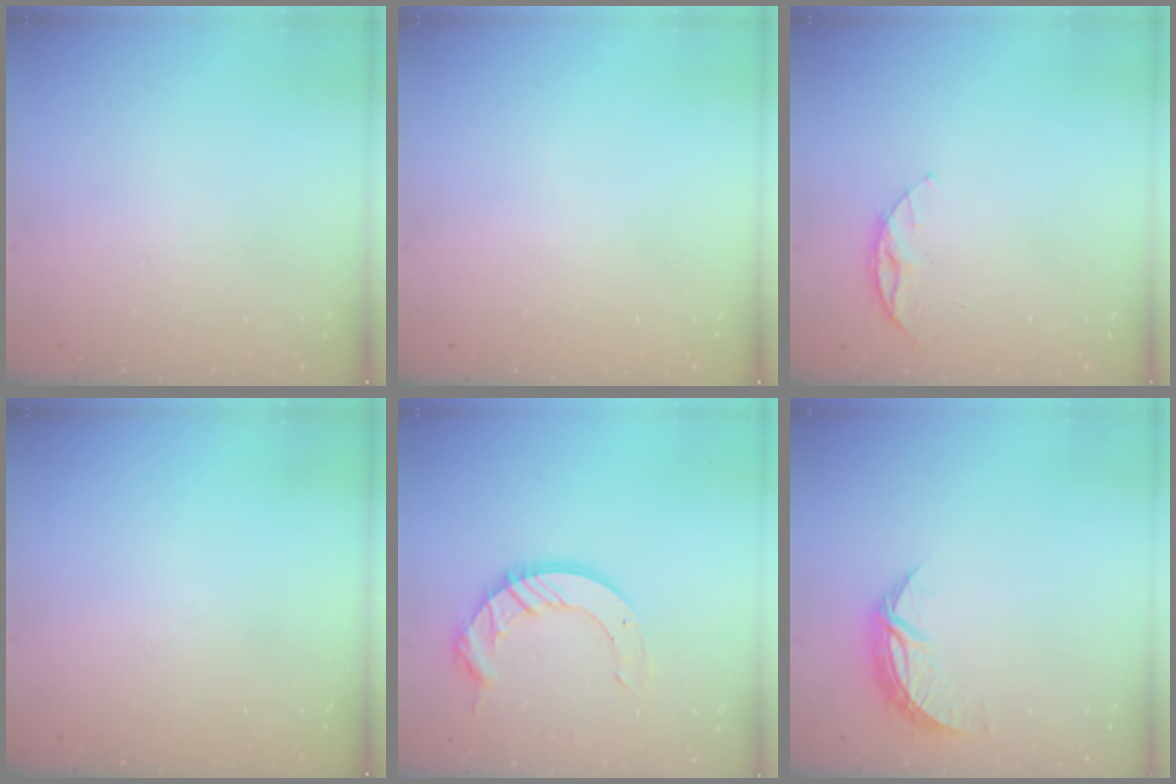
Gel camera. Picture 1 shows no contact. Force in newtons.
{"total": 0.0}
{"total": 6.0, "press": 5.9, "slide": 0.6}
{"total": 0.0}
{"total": 12.2, "press": 12.1, "slide": 1.1}
{"total": 7.1, "press": 7.1, "slide": 0.3}